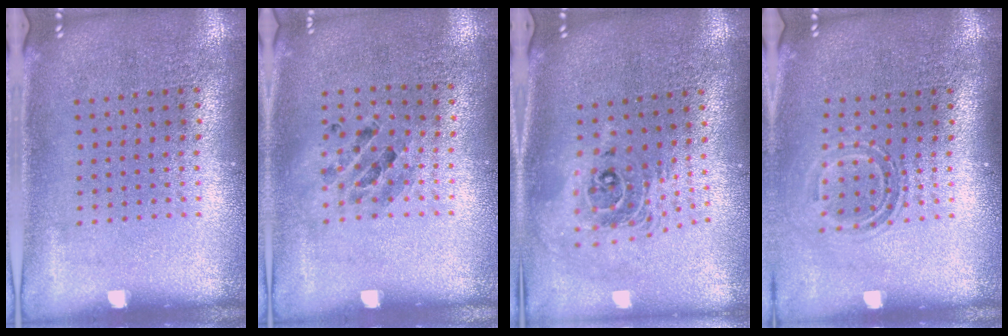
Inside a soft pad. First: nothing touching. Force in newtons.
{"total": 0.8, "press": 0.8, "slide": 0.0}
{"total": 2.0, "press": 1.6, "slide": 1.3}
{"total": 1.5, "press": 1.0, "slide": 1.1}